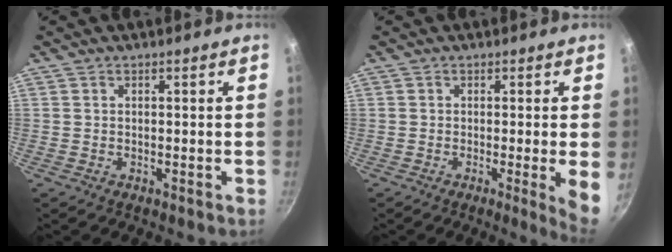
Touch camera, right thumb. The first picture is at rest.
{"total": 5.9, "force": [-0.7, 0.1, 5.9], "torque": [-0.070, -0.011, -0.010]}